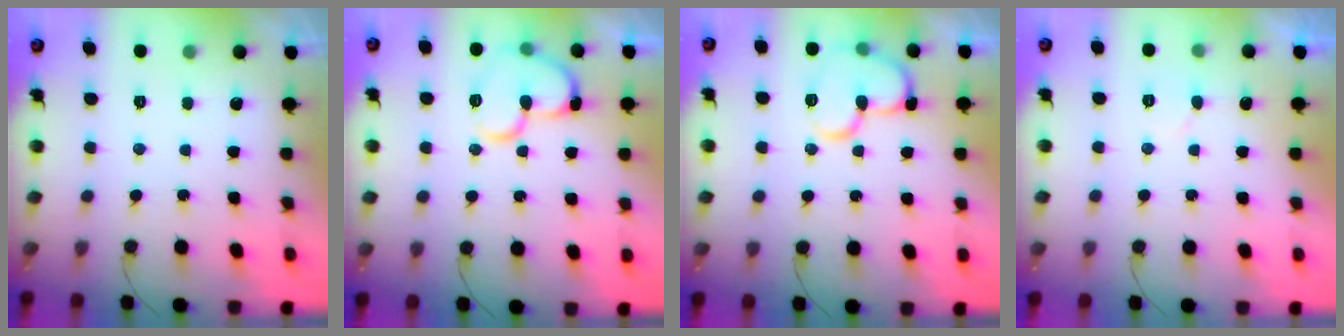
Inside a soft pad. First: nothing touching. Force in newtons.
{"total": 14.2, "press": 14.1, "slide": 2.0}
{"total": 12.5, "press": 12.4, "slide": 1.3}
{"total": 3.8, "press": 3.8, "slide": 0.3}